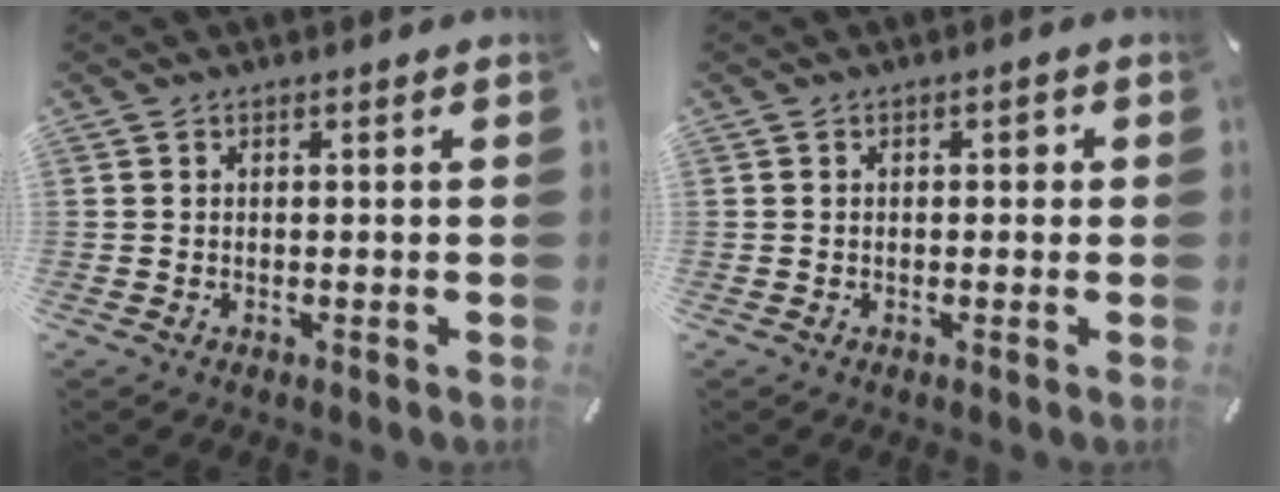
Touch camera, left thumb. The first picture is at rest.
{"total": 1.6, "force": [0.1, 1.0, 1.2], "torque": [-0.016, 0.004, -0.003]}